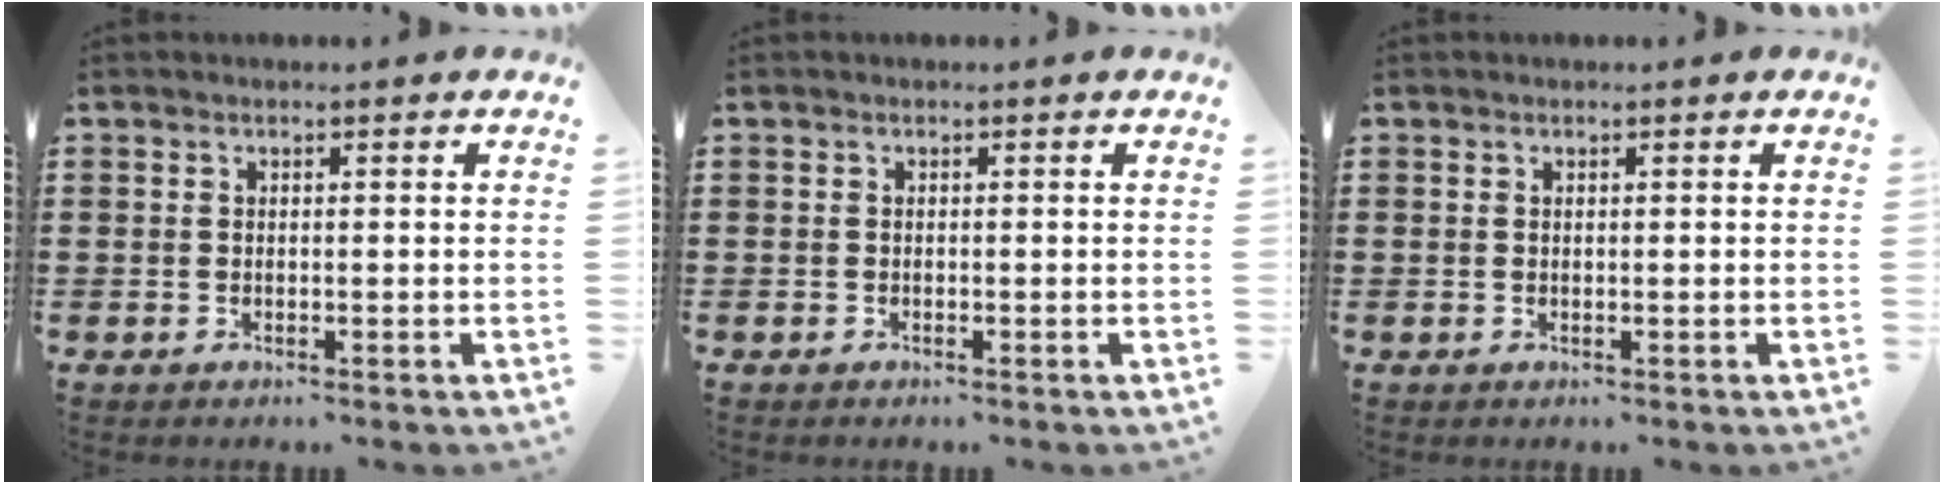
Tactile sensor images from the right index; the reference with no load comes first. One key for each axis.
{"total": 0.0}
{"total": 0.0}